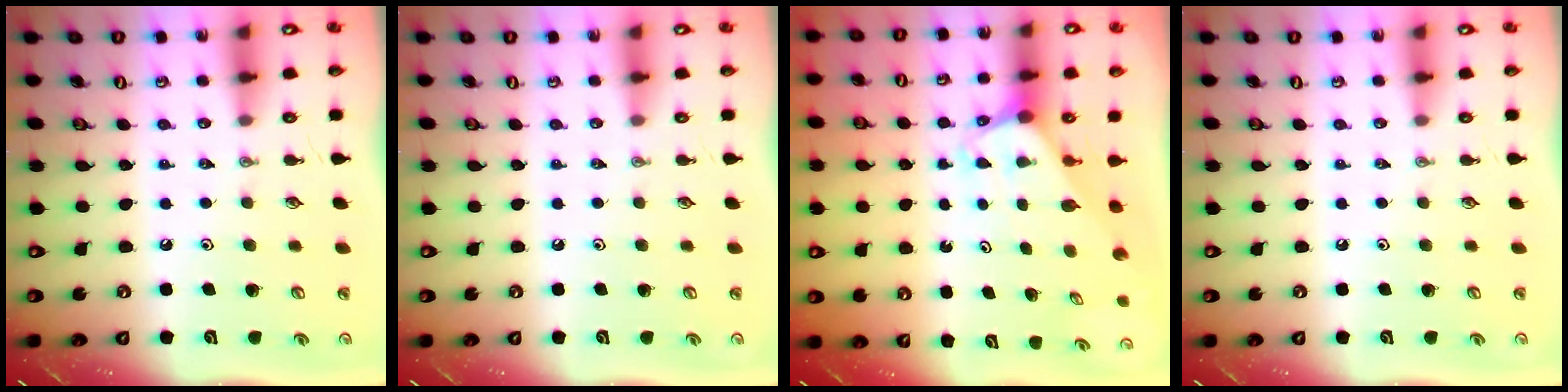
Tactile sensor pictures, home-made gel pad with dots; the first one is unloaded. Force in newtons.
{"total": 0.0}
{"total": 1.9, "press": 1.9, "slide": 0.1}
{"total": 0.0}